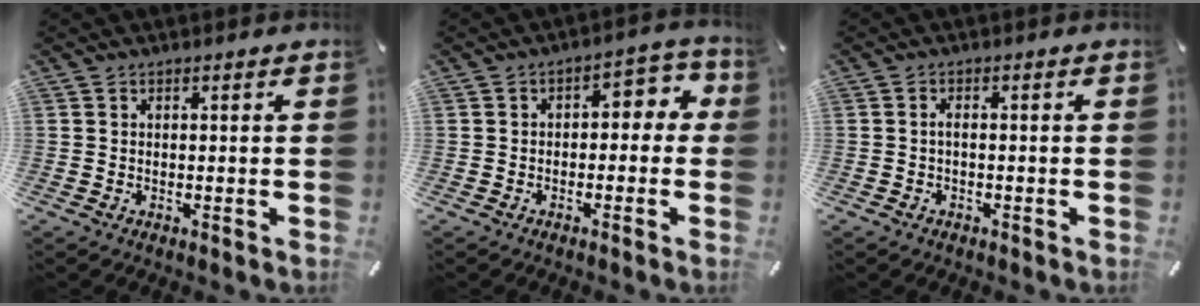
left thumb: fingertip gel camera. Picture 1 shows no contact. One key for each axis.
{"total": 5.3, "fx": -0.5, "fy": 3.5, "fz": 3.9, "tx": -0.054, "ty": 0.004, "tz": -0.019}
{"total": 1.5, "fx": -0.6, "fy": 0.6, "fz": 1.2, "tx": -0.024, "ty": 0.003, "tz": -0.013}